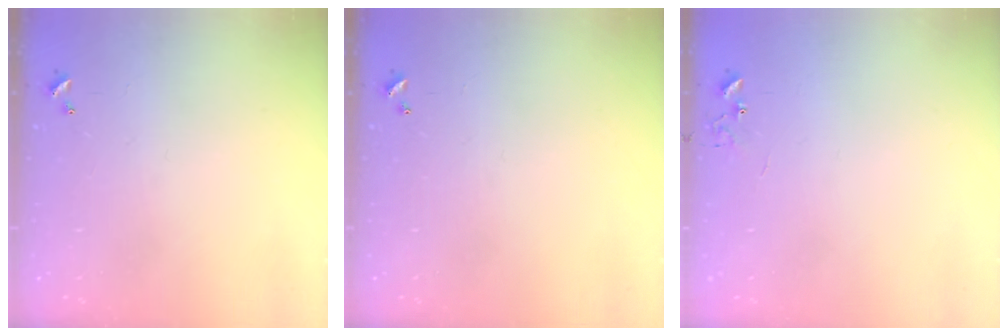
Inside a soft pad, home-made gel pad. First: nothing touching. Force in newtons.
{"total": 0.0}
{"total": 5.9, "press": 5.9, "slide": 0.5}